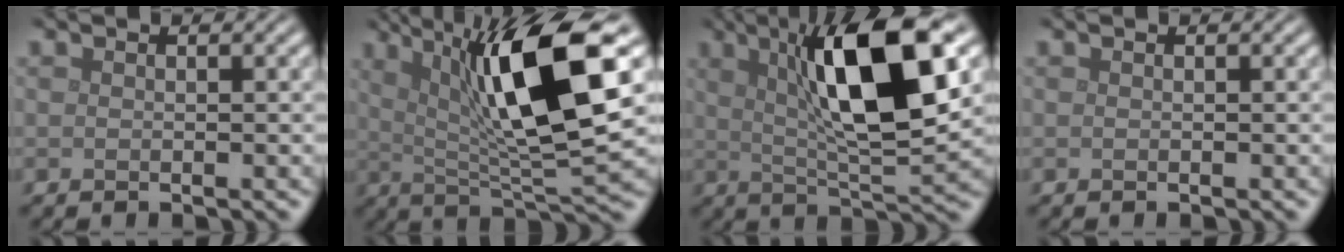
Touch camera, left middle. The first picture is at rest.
{"total": 12.4, "force": [3.5, 2.8, 11.5], "torque": [-0.181, 0.004, 0.061]}
{"total": 11.3, "force": [3.2, 2.7, 10.5], "torque": [-0.161, 0.011, 0.052]}
{"total": 0.0}